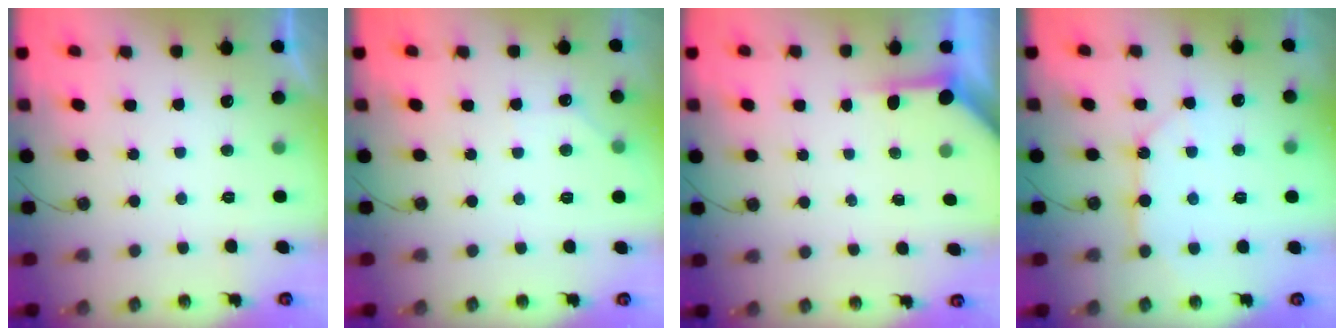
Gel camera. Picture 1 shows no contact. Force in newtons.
{"total": 4.1, "press": 4.1, "slide": 0.5}
{"total": 3.8, "press": 3.8, "slide": 0.4}
{"total": 10.4, "press": 10.3, "slide": 1.2}